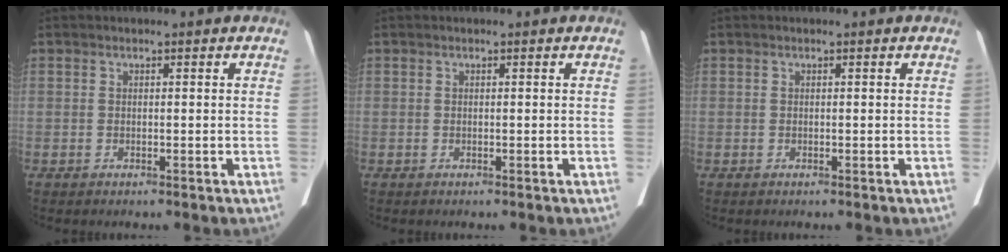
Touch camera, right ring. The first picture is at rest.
{"total": 0.0}
{"total": 0.0}